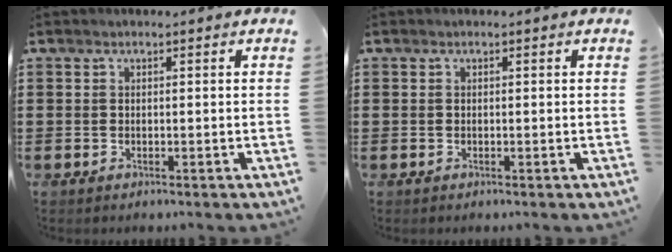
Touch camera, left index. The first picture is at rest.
{"total": 0.0}